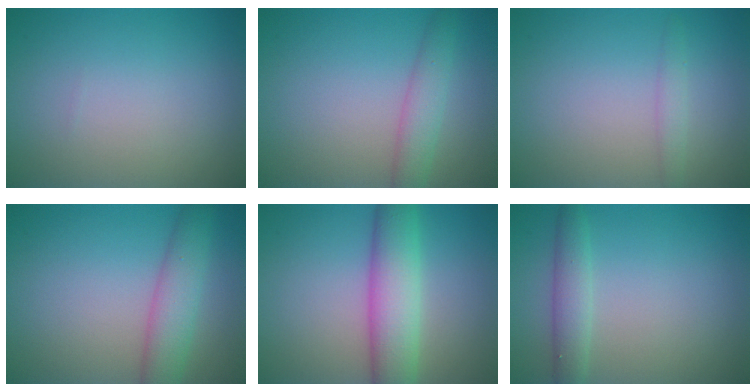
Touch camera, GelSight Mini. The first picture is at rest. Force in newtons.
{"total": 2.8, "press": 2.8, "slide": 0.1}
{"total": 1.3, "press": 1.3, "slide": 0.1}
{"total": 4.2, "press": 4.2, "slide": 0.1}
{"total": 6.2, "press": 6.2, "slide": 0.3}
{"total": 2.4, "press": 2.4, "slide": 0.1}